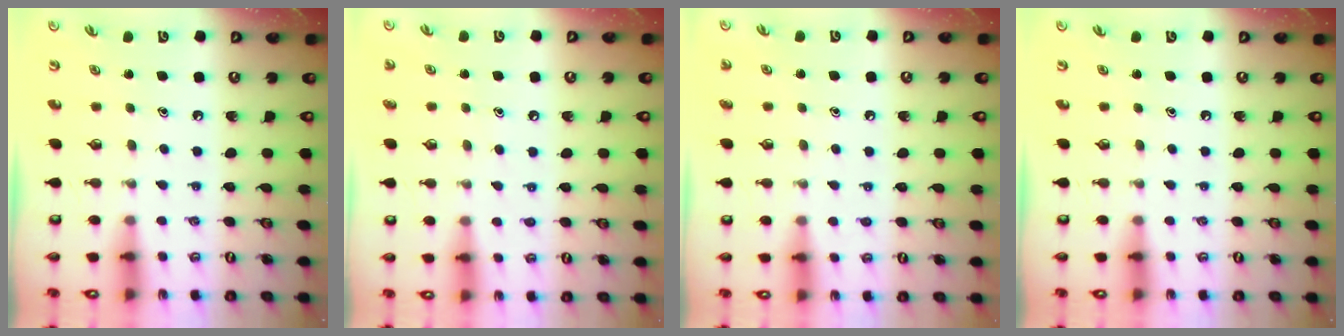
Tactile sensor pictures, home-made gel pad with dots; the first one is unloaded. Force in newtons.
{"total": 4.4, "press": 4.4, "slide": 0.4}
{"total": 2.9, "press": 2.9, "slide": 0.4}
{"total": 0.0}